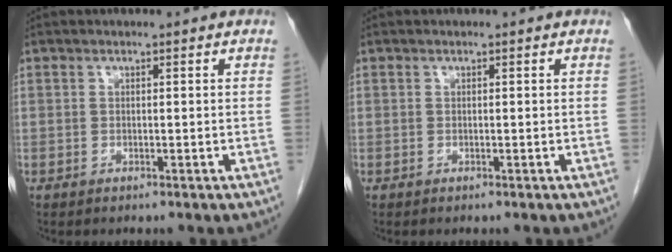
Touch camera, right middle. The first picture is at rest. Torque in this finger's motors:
{"motor_torque": [0.00, 0.00, 0.06, 0.00]}